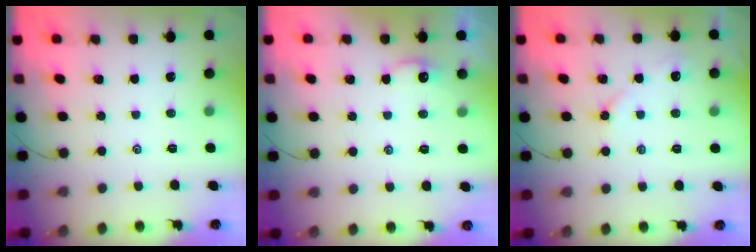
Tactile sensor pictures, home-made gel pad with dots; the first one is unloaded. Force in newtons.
{"total": 2.1, "press": 2.0, "slide": 0.3}
{"total": 3.8, "press": 3.8, "slide": 0.5}